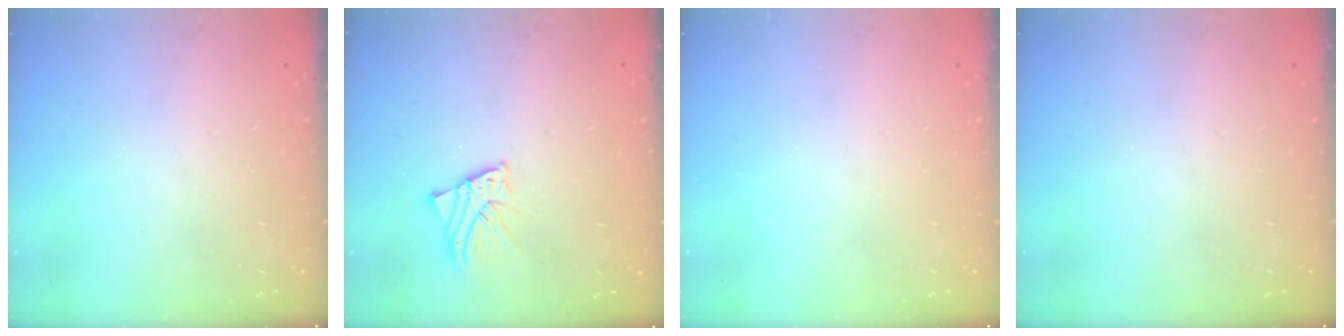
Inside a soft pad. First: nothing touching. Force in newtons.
{"total": 2.8, "press": 2.8, "slide": 0.2}
{"total": 0.0}
{"total": 0.0}